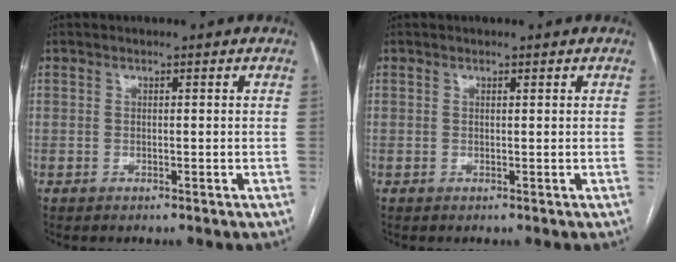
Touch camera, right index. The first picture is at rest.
{"total": 0.0}